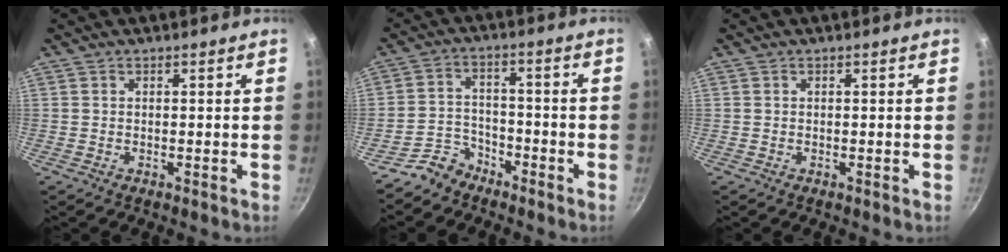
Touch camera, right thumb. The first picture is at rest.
{"total": 5.9, "force": [-4.9, 3.2, 0.7], "torque": [-0.001, 0.052, -0.096]}
{"total": 0.0}